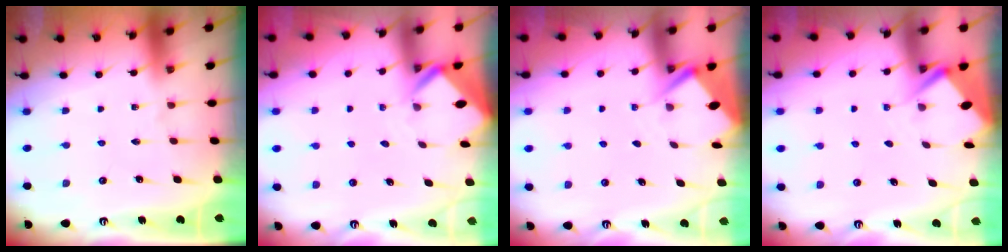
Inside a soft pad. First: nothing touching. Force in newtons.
{"total": 2.7, "press": 2.7, "slide": 0.2}
{"total": 2.9, "press": 2.8, "slide": 0.4}
{"total": 2.7, "press": 2.7, "slide": 0.4}